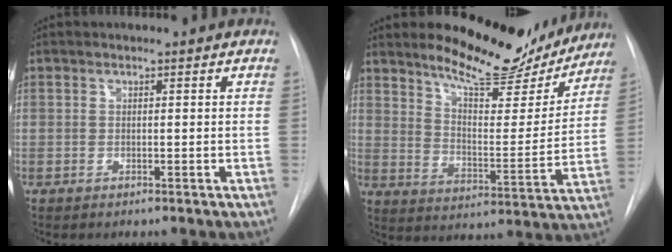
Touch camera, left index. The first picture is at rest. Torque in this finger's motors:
{"motor_torque": [1.06, -1.09, 0.55, 0.11]}